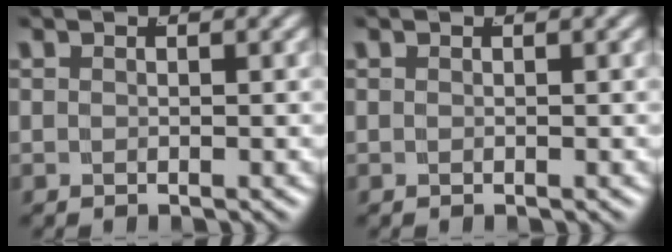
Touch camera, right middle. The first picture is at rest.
{"total": 0.0}